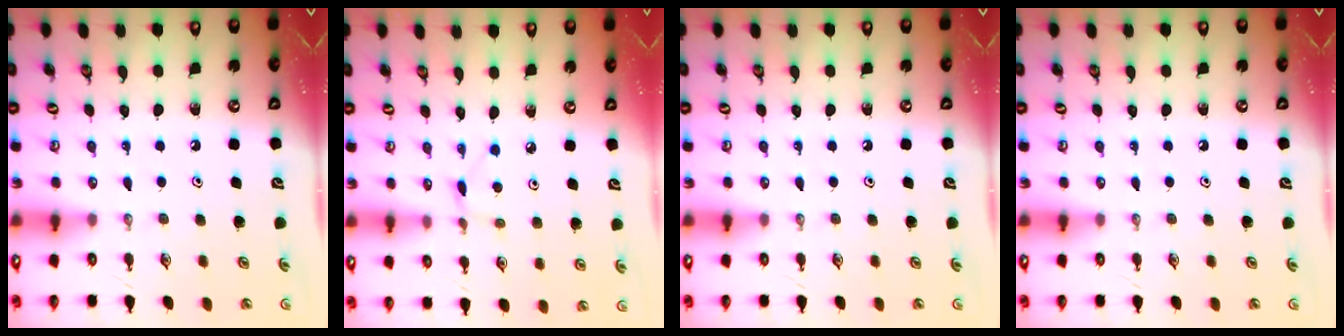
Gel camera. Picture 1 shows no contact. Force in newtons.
{"total": 2.6, "press": 2.6, "slide": 0.3}
{"total": 0.0}
{"total": 0.0}